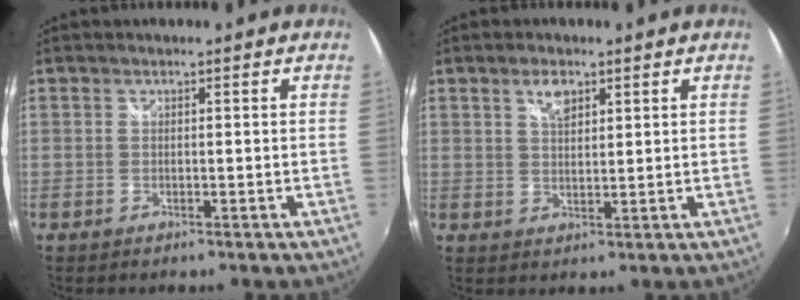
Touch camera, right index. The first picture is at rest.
{"total": 3.6, "force": [2.1, 1.7, 2.4], "torque": [-0.040, 0.004, 0.037]}